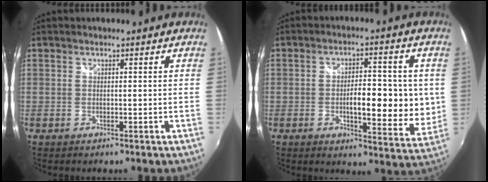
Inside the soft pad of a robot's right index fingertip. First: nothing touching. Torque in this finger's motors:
{"motor_torque": [1.48, 0.66, 0.32, 0.08]}